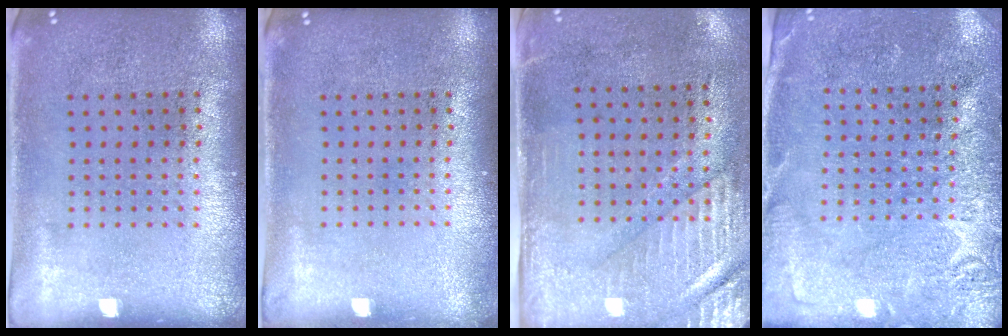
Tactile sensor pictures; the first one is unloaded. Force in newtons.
{"total": 0.6, "press": 0.6, "slide": 0.1}
{"total": 2.9, "press": 2.5, "slide": 1.5}
{"total": 2.7, "press": 2.7, "slide": 0.4}